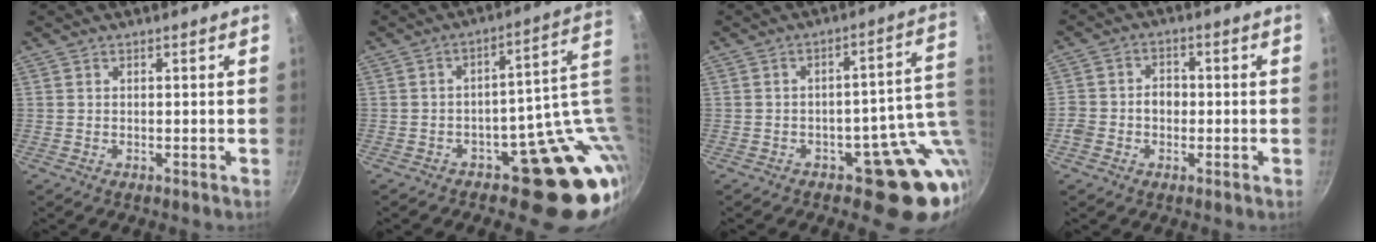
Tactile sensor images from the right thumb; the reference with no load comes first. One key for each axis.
{"total": 17.9, "fx": -6.1, "fy": 7.5, "fz": 15.0, "tx": -0.078, "ty": 0.080, "tz": -0.076}
{"total": 14.1, "fx": -4.7, "fy": 5.7, "fz": 12.0, "tx": -0.096, "ty": 0.032, "tz": -0.052}
{"total": 5.7, "fx": -1.0, "fy": 4.4, "fz": 3.4, "tx": -0.049, "ty": 0.026, "tz": -0.019}